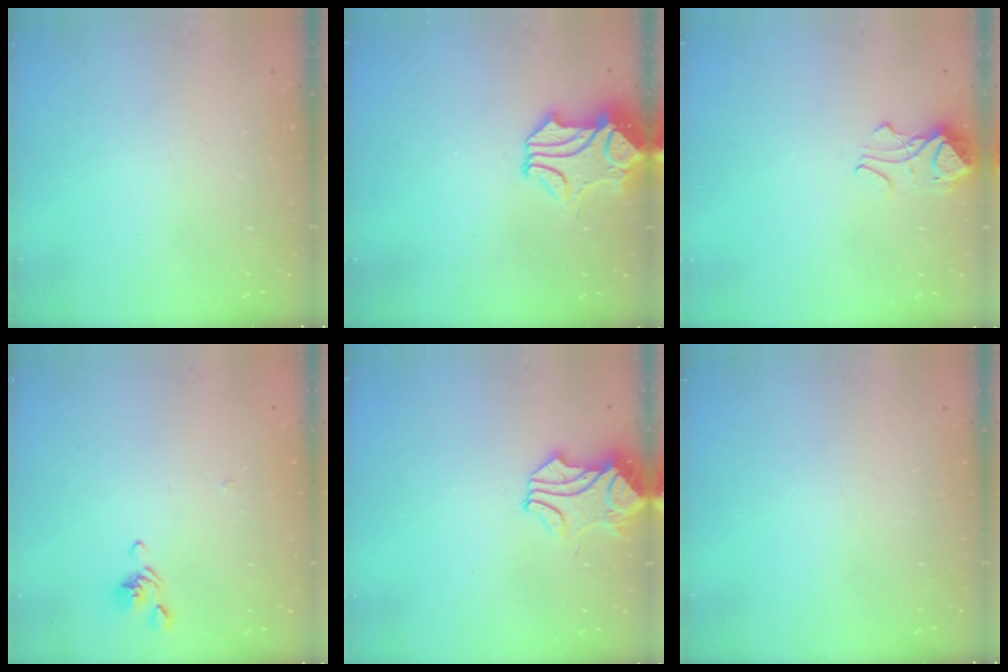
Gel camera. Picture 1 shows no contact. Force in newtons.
{"total": 1.5, "press": 0.9, "slide": 1.2}
{"total": 2.9, "press": 2.9, "slide": 0.4}
{"total": 1.4, "press": 1.2, "slide": 0.6}
{"total": 1.6, "press": 1.5, "slide": 0.5}
{"total": 0.0}